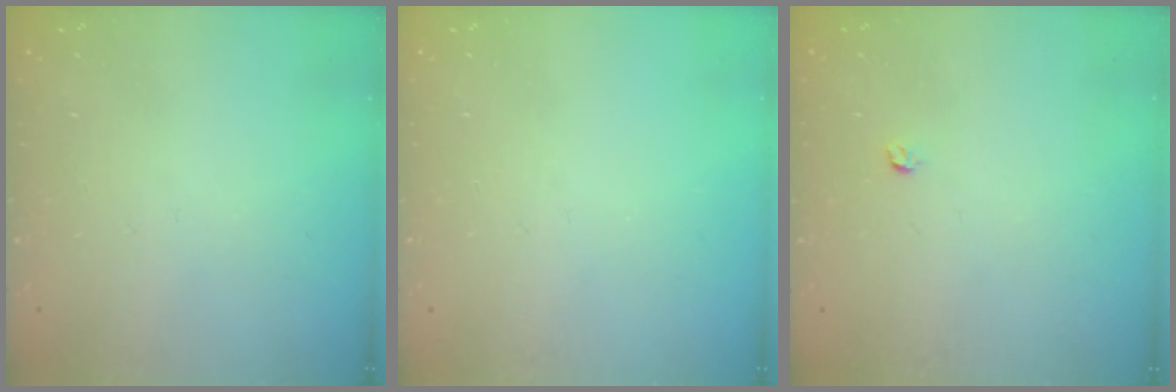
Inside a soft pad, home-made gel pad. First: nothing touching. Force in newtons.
{"total": 0.0}
{"total": 3.0, "press": 2.9, "slide": 0.4}